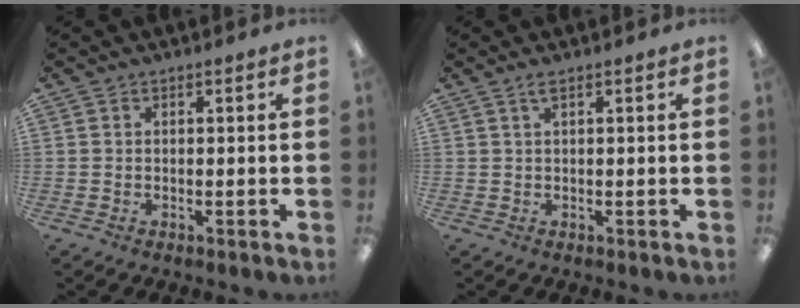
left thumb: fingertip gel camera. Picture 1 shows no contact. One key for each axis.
{"total": 1.3, "fx": 0.8, "fy": 0.1, "fz": 1.0, "tx": -0.022, "ty": 0.002, "tz": 0.013}